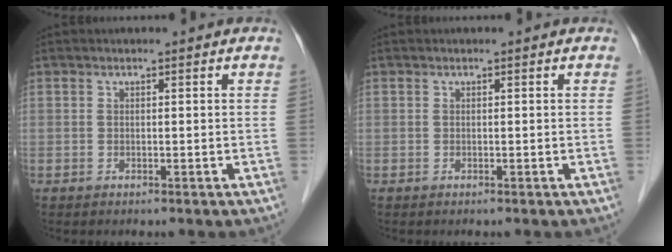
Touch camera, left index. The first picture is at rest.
{"total": 0.0}